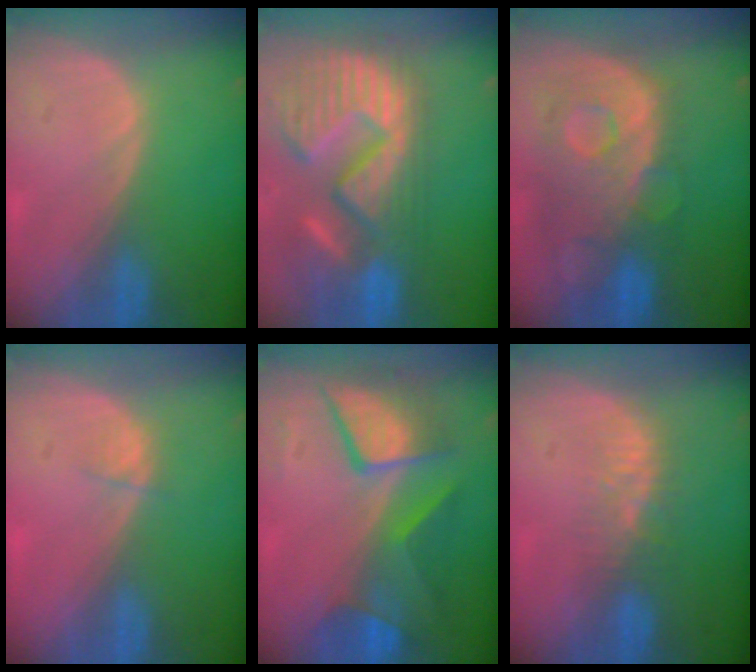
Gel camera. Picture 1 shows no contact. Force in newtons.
{"total": 15.3, "press": 12.7, "slide": 8.4}
{"total": 11.3, "press": 9.8, "slide": 5.7}
{"total": 1.1, "press": 1.0, "slide": 0.4}
{"total": 8.9, "press": 8.8, "slide": 0.7}
{"total": 4.6, "press": 4.0, "slide": 2.4}